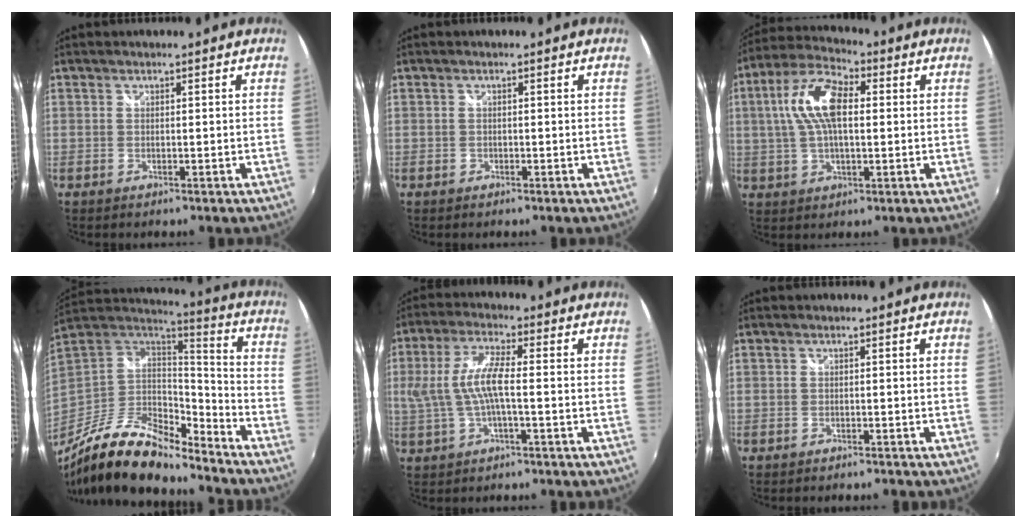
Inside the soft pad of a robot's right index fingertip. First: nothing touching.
{"total": 0.8, "force": [-0.5, 0.5, 0.0], "torque": [0.000, -0.003, -0.009]}
{"total": 12.0, "force": [1.9, 5.5, 10.5], "torque": [-0.208, 0.023, 0.029]}
{"total": 21.8, "force": [-15.9, 7.4, 13.0], "torque": [-0.250, -0.030, -0.282]}
{"total": 8.4, "force": [-0.7, 2.1, 8.1], "torque": [-0.169, 0.003, -0.005]}
{"total": 1.4, "force": [-1.4, 0.4, 0.2], "torque": [-0.009, -0.007, -0.021]}